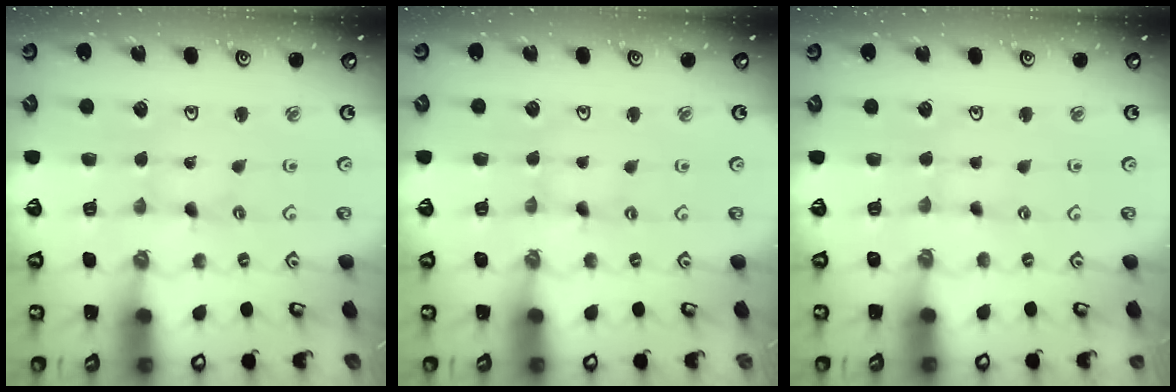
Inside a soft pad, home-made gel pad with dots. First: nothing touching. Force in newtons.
{"total": 0.0}
{"total": 0.0}